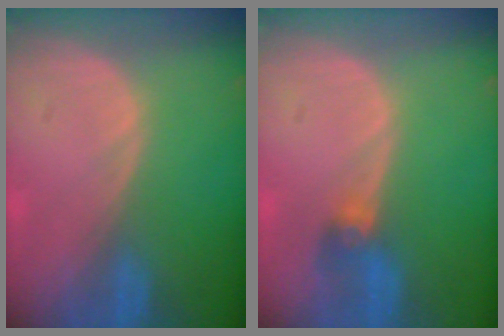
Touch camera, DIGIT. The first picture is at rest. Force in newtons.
{"total": 2.6, "press": 2.6, "slide": 0.6}